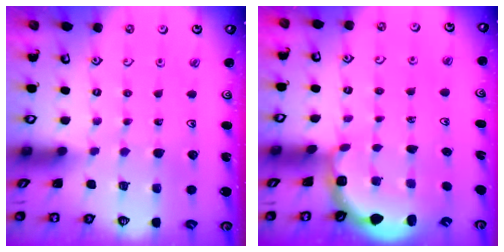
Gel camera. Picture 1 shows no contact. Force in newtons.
{"total": 3.0, "press": 2.0, "slide": 2.2}